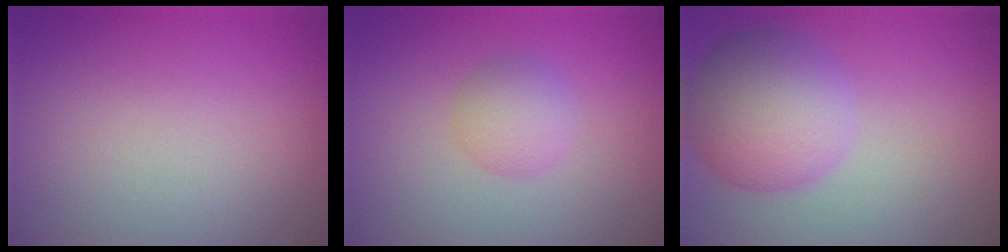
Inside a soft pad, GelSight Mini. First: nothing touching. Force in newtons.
{"total": 2.3, "press": 2.3, "slide": 0.1}
{"total": 6.9, "press": 6.9, "slide": 0.2}